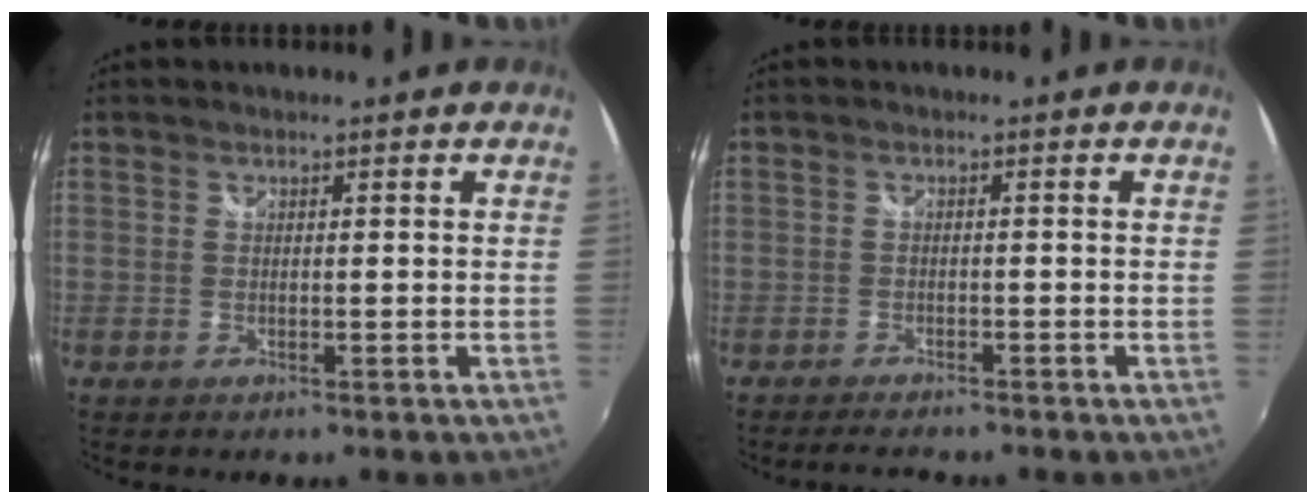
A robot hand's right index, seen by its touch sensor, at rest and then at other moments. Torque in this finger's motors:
{"motor_torque": [0.09, 0.03, 0.09, 0.01]}